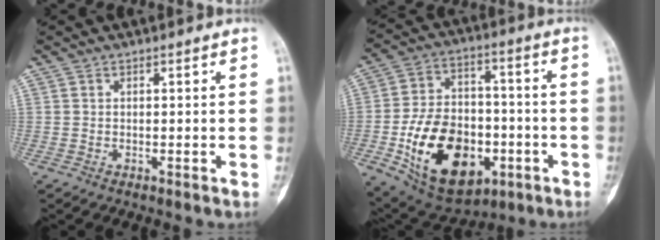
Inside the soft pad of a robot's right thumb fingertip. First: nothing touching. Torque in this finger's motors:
{"motor_torque": [2.42, 2.27, 1.54, -1.23, 0.54]}